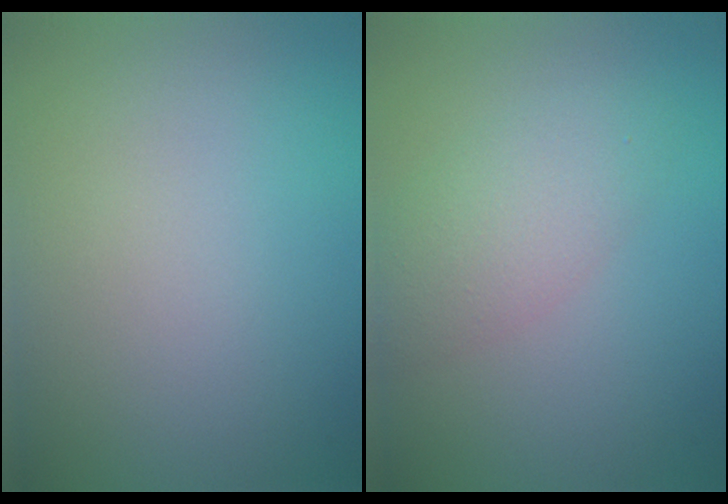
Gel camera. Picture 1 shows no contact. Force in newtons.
{"total": 3.4, "press": 3.4, "slide": 0.2}